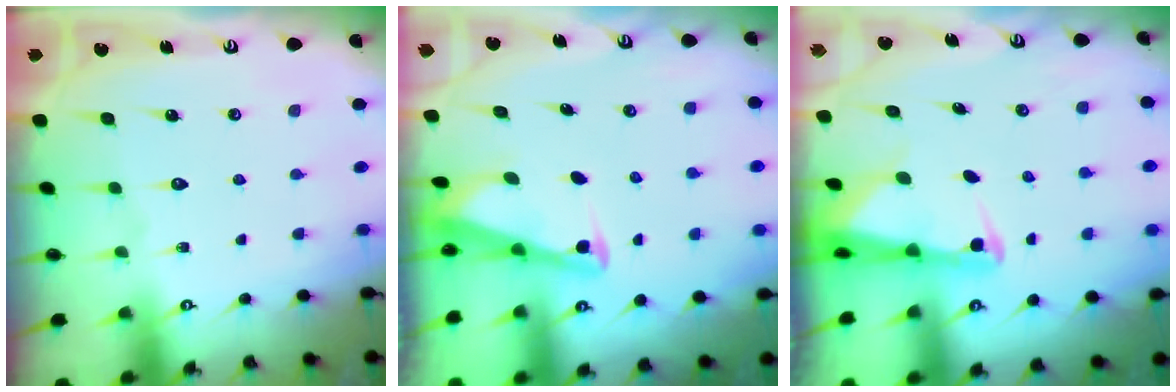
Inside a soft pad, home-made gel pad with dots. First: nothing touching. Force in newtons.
{"total": 2.7, "press": 2.7, "slide": 0.3}
{"total": 2.6, "press": 2.6, "slide": 0.5}